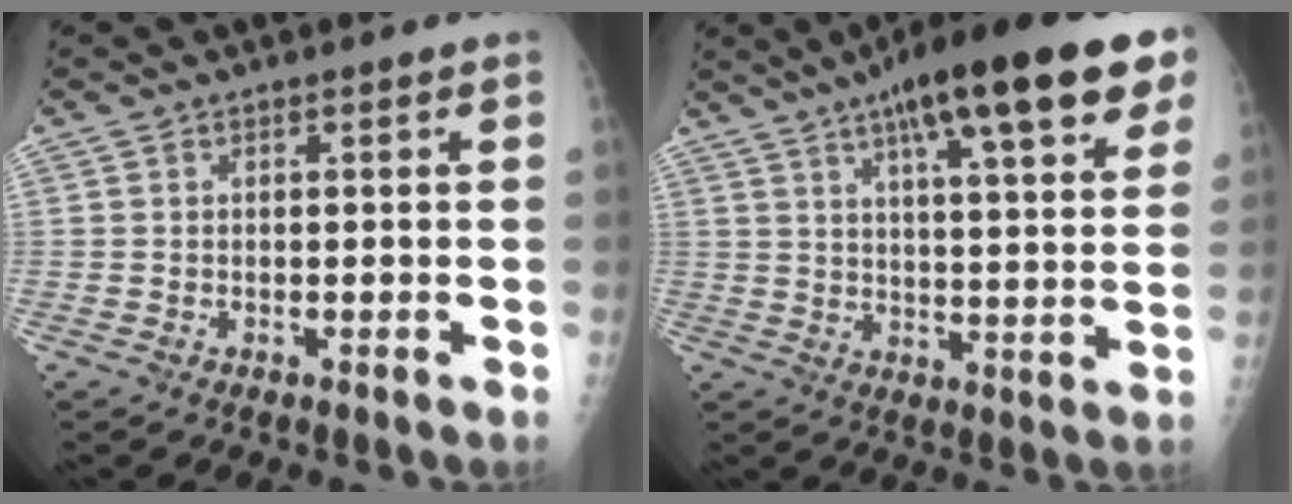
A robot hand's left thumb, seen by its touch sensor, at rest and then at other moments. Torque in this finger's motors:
{"motor_torque": [0.58, 0.80, 1.89, -0.88, 0.17]}